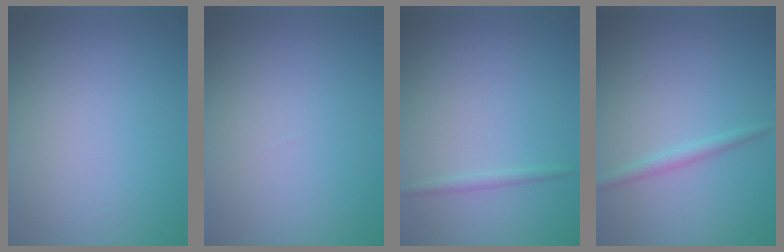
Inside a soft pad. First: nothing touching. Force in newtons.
{"total": 0.0}
{"total": 0.8, "press": 0.8, "slide": 0.1}
{"total": 1.3, "press": 1.3, "slide": 0.1}